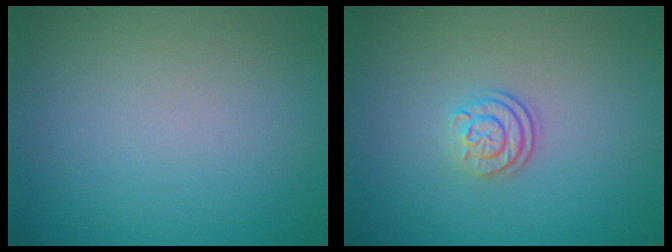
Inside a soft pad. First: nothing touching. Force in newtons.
{"total": 2.5, "press": 1.8, "slide": 1.6}